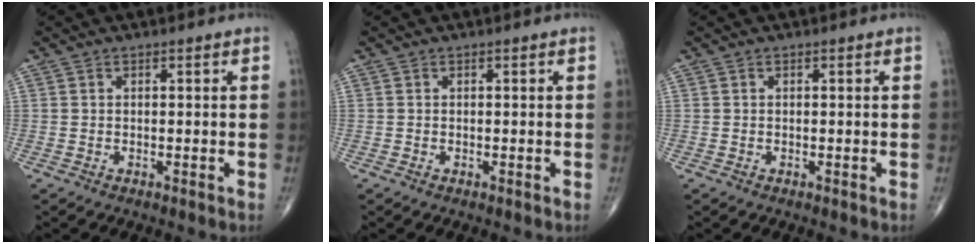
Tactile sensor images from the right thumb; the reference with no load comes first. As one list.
[{"total": 0.0}, {"total": 0.0}]